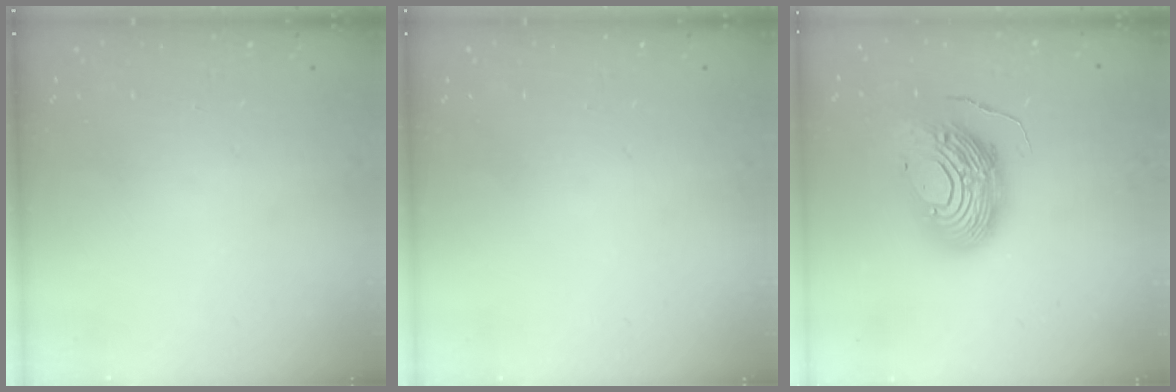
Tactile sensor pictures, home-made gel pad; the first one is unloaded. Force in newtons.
{"total": 0.0}
{"total": 14.5, "press": 14.4, "slide": 1.5}